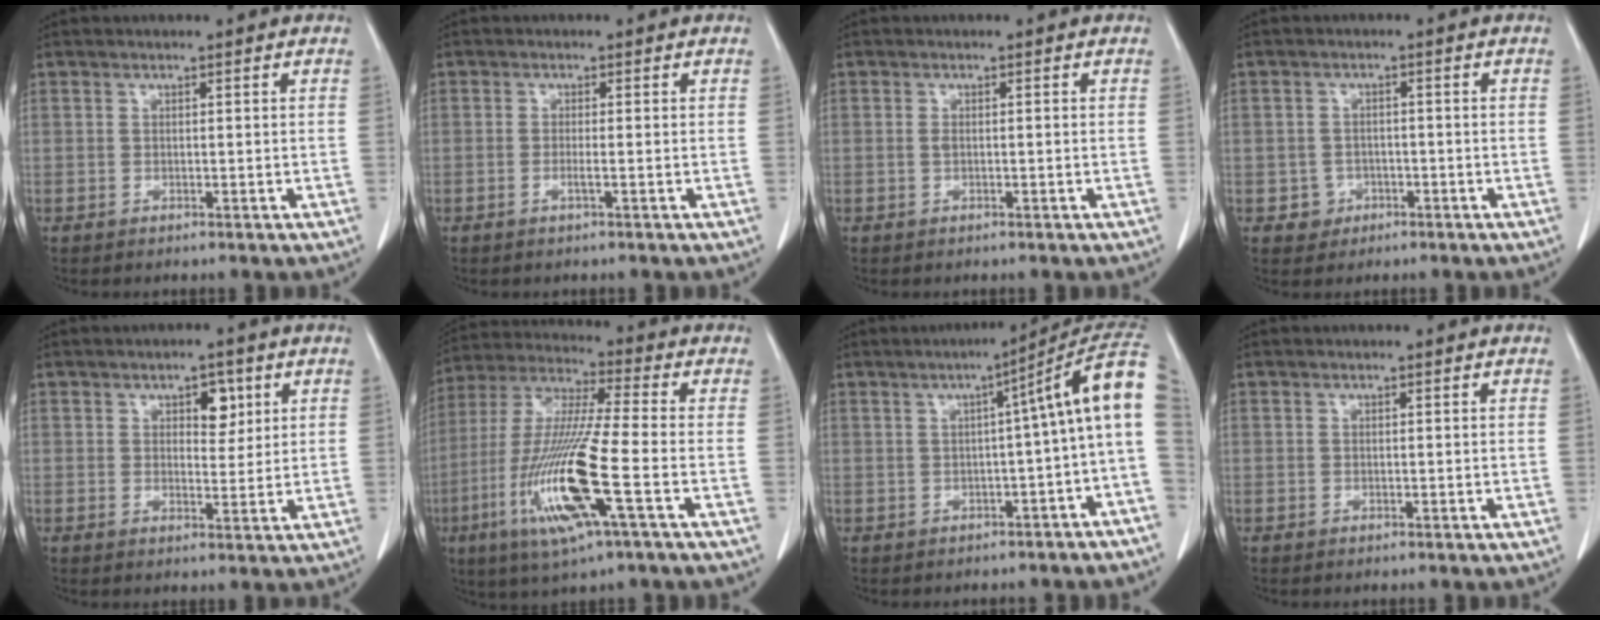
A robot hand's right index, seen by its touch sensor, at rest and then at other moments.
{"total": 1.0, "force": [-0.4, -0.2, 0.9], "torque": [-0.015, 0.001, -0.006]}
{"total": 0.7, "force": [0.0, 0.3, 0.6], "torque": [-0.011, 0.002, 0.003]}
{"total": 2.9, "force": [-1.1, 2.7, 0.1], "torque": [0.008, 0.014, -0.014]}
{"total": 3.9, "force": [1.8, 2.1, 2.8], "torque": [-0.036, 0.003, 0.026]}
{"total": 16.6, "force": [-5.3, 0.5, 15.7], "torque": [-0.329, -0.018, -0.102]}
{"total": 9.2, "force": [0.4, 0.0, 9.2], "torque": [-0.107, 0.036, -0.005]}
{"total": 0.0}